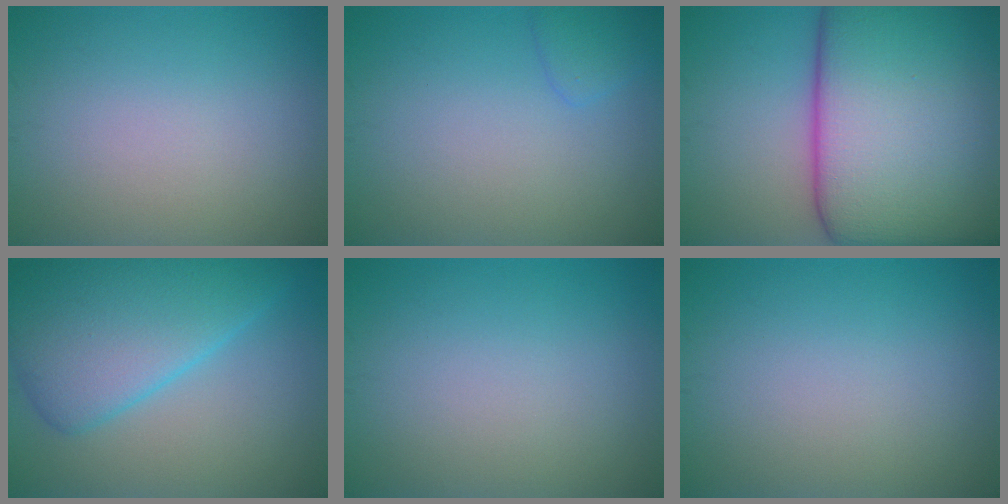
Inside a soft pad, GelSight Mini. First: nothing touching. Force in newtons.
{"total": 1.5, "press": 1.4, "slide": 0.1}
{"total": 23.4, "press": 23.4, "slide": 0.7}
{"total": 8.7, "press": 8.7, "slide": 0.3}
{"total": 0.0}
{"total": 0.0}